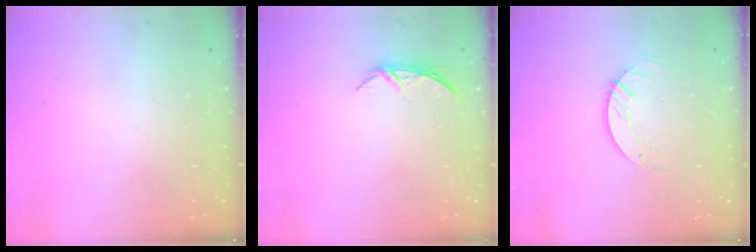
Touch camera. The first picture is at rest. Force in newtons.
{"total": 4.2, "press": 4.2, "slide": 0.5}
{"total": 2.6, "press": 2.6, "slide": 0.3}